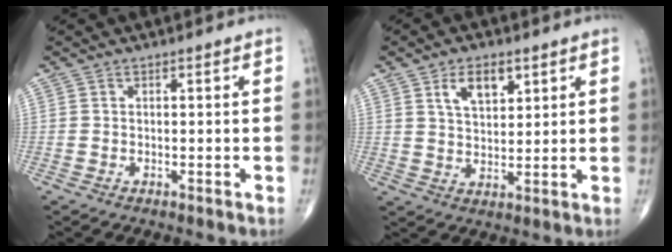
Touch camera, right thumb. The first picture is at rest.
{"total": 6.8, "force": [3.4, 3.6, 4.7], "torque": [-0.064, -0.018, 0.061]}